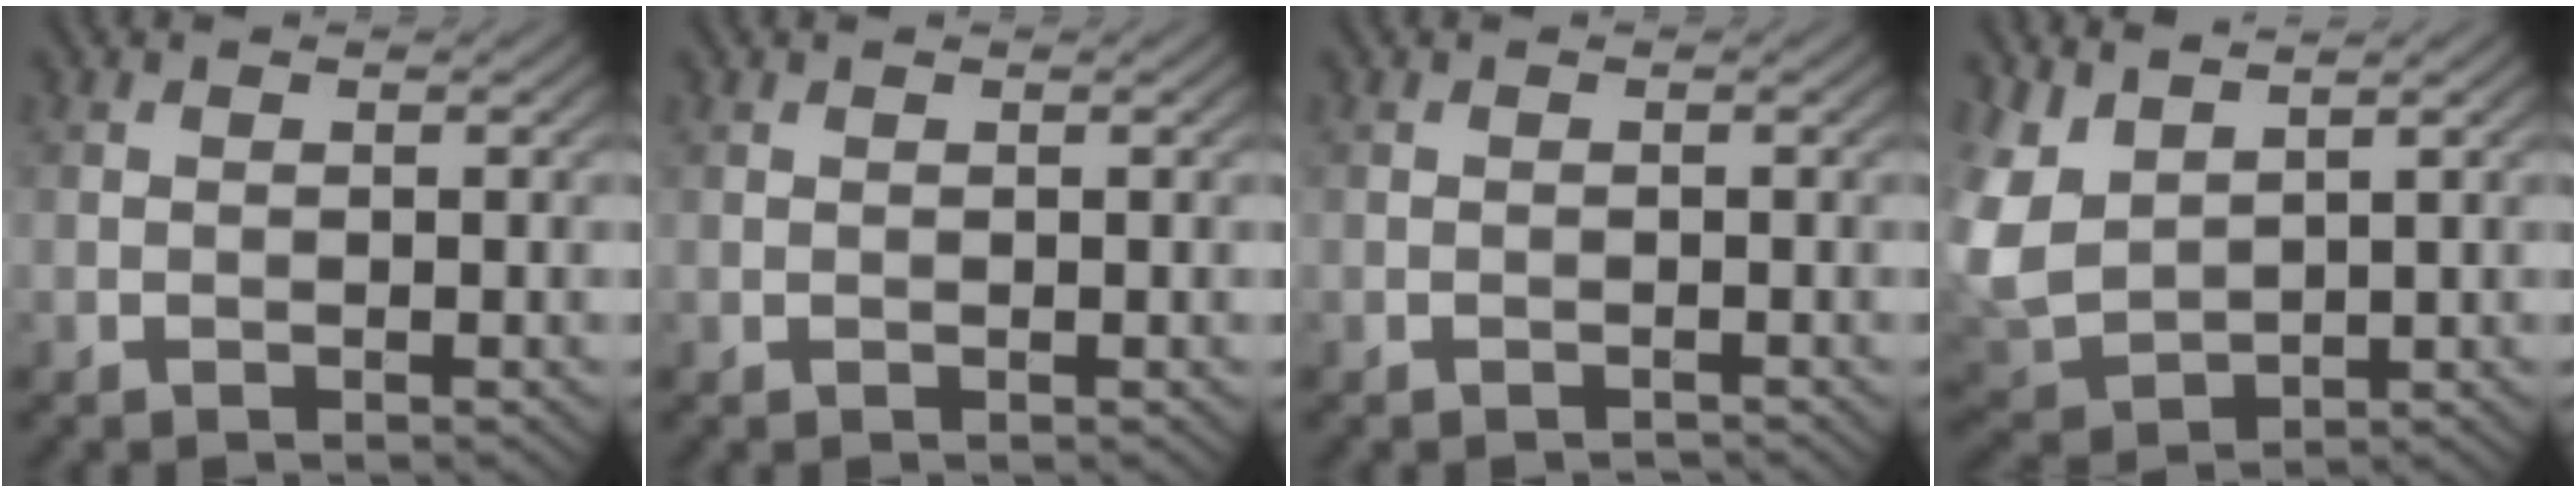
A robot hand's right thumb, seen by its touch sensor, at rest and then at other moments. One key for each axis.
{"total": 0.0}
{"total": 0.5, "fx": -0.5, "fy": 0.0, "fz": 0.0, "tx": 0.002, "ty": -0.001, "tz": -0.011}
{"total": 7.5, "fx": 4.0, "fy": 4.0, "fz": 4.9, "tx": -0.158, "ty": 0.005, "tz": 0.087}